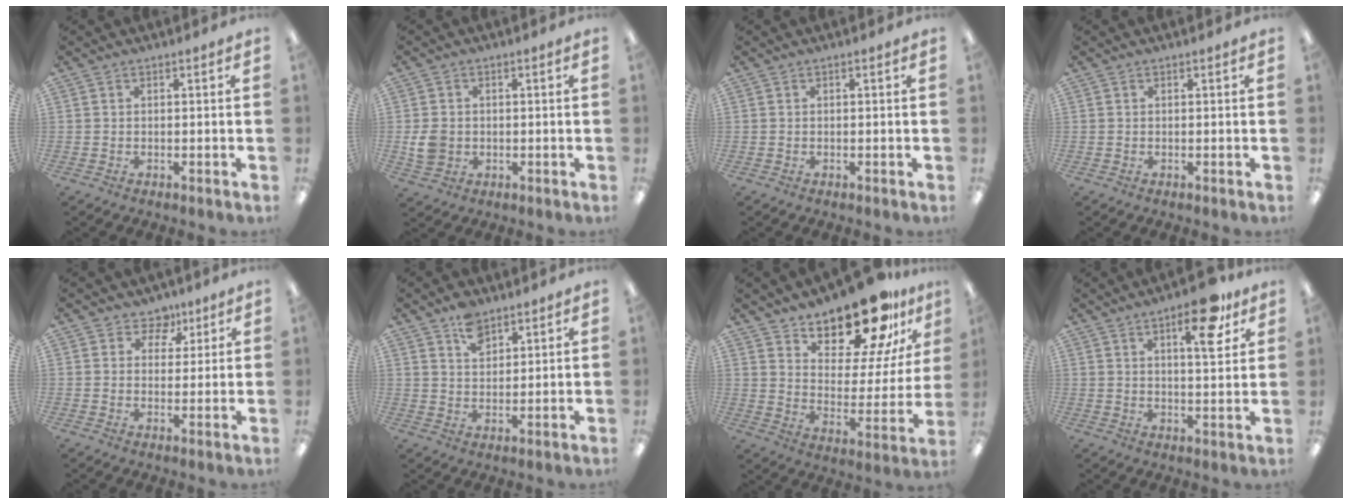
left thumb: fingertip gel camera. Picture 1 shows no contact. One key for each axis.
{"total": 5.4, "fx": -0.1, "fy": 4.7, "fz": 2.7, "tx": -0.048, "ty": 0.000, "tz": -0.004}
{"total": 0.0}
{"total": 0.0}
{"total": 6.0, "fx": 3.5, "fy": 4.6, "fz": 1.7, "tx": -0.011, "ty": -0.017, "tz": 0.058}
{"total": 6.4, "fx": 4.5, "fy": 3.7, "fz": 2.7, "tx": -0.036, "ty": -0.019, "tz": 0.079}
{"total": 20.0, "fx": 16.5, "fy": 6.7, "fz": 8.9, "tx": -0.137, "ty": -0.129, "tz": 0.282}
{"total": 11.9, "fx": 6.9, "fy": 4.1, "fz": 8.8, "tx": -0.112, "ty": -0.032, "tz": 0.106}